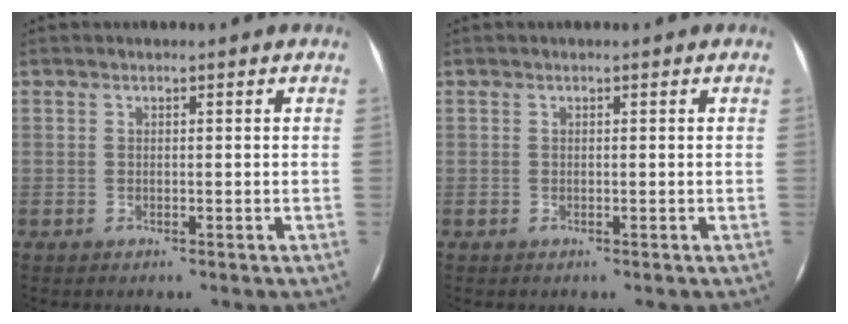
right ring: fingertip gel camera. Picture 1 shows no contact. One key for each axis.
{"total": 0.0}